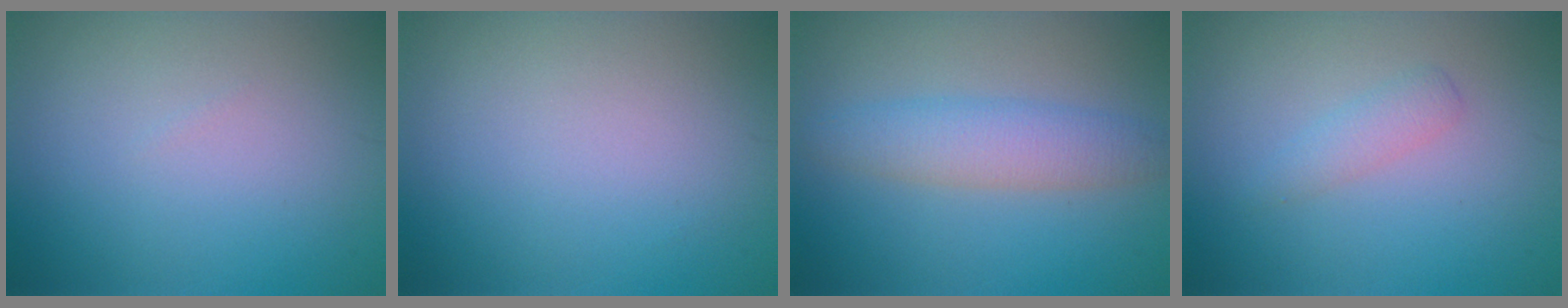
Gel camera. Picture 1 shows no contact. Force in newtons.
{"total": 0.0}
{"total": 3.9, "press": 3.9, "slide": 0.1}
{"total": 1.5, "press": 1.5, "slide": 0.1}